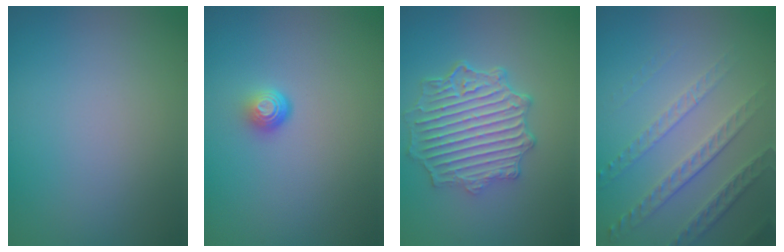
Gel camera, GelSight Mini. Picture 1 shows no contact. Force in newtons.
{"total": 1.9, "press": 1.1, "slide": 1.5}
{"total": 6.1, "press": 5.1, "slide": 3.3}
{"total": 3.6, "press": 3.2, "slide": 1.6}